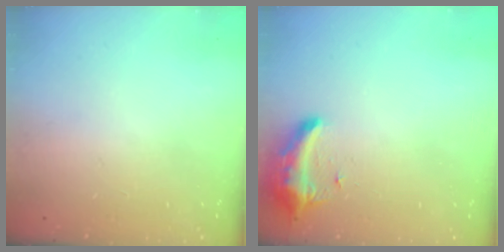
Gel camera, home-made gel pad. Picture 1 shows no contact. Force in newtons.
{"total": 9.6, "press": 9.6, "slide": 0.8}